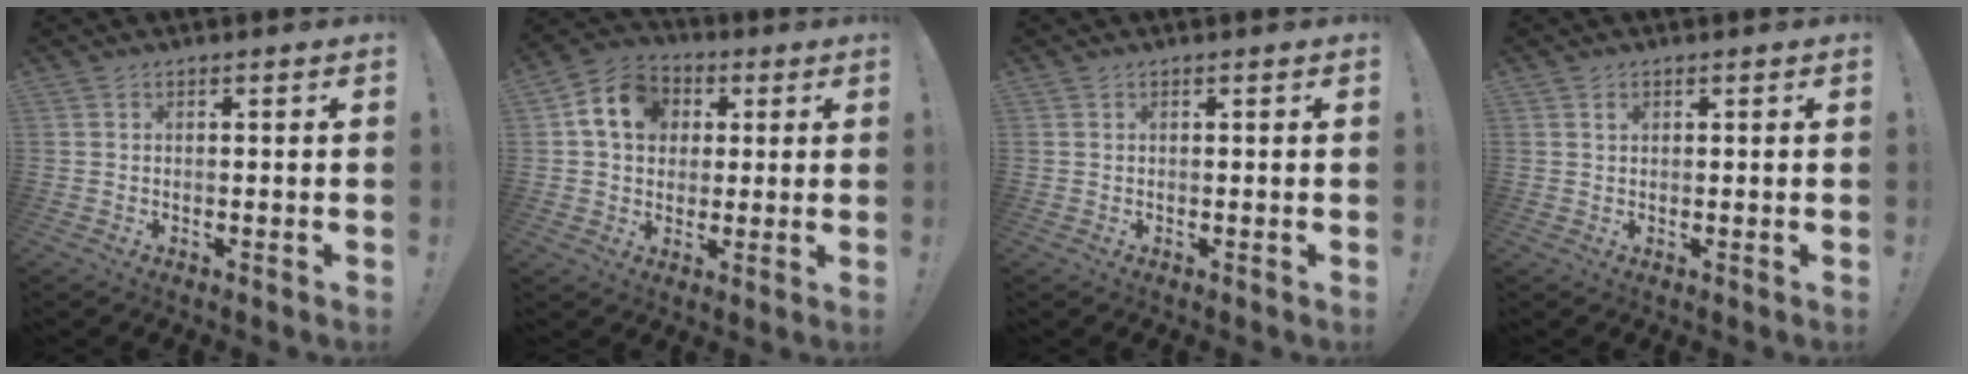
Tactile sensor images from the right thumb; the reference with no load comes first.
{"total": 12.5, "force": [3.6, 10.2, 6.3], "torque": [-0.097, 0.006, 0.073]}
{"total": 0.0}
{"total": 1.2, "force": [0.6, 0.9, 0.4], "torque": [-0.004, -0.001, 0.010]}